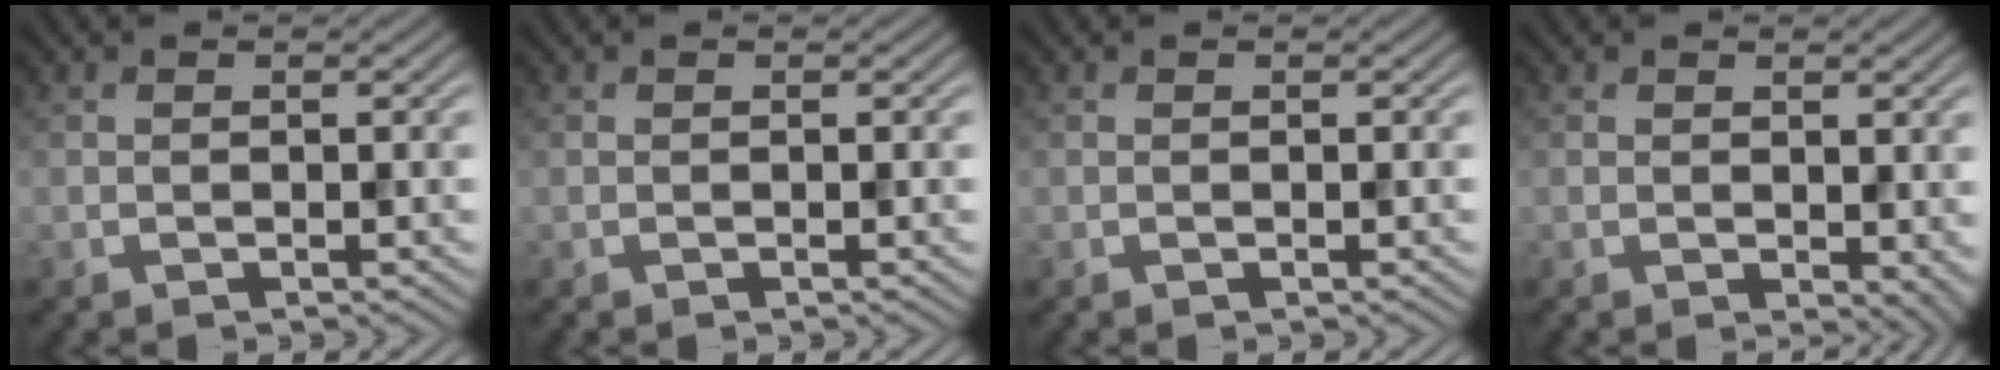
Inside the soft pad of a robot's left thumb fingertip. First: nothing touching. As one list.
[{"total": 0.0}, {"total": 0.0}, {"total": 2.9, "force": [0.1, 1.9, 2.2], "torque": [-0.028, -0.010, 0.005]}]